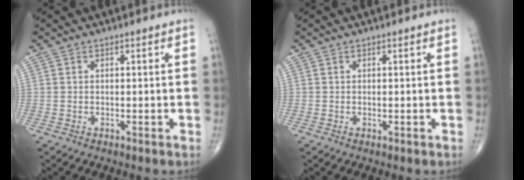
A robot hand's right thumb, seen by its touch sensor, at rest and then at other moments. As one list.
[{"total": 0.0}]